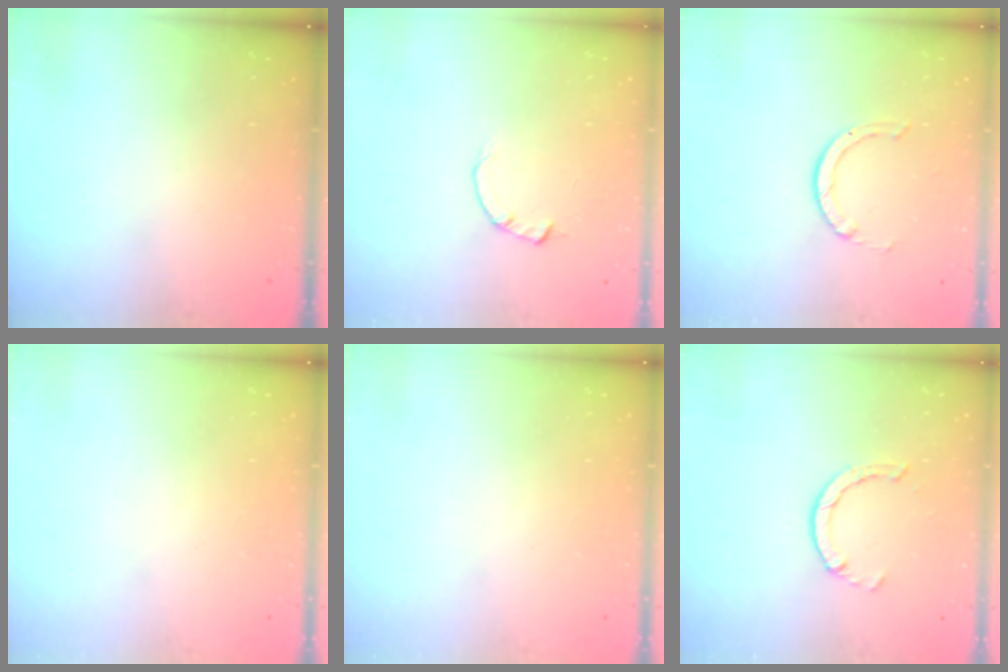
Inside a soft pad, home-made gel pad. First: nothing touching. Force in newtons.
{"total": 1.8, "press": 1.7, "slide": 0.3}
{"total": 1.5, "press": 1.5, "slide": 0.2}
{"total": 0.0}
{"total": 0.0}
{"total": 2.9, "press": 2.9, "slide": 0.4}